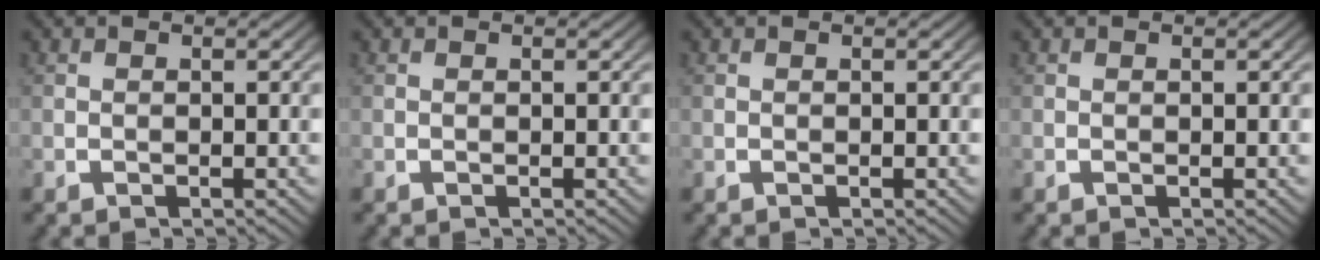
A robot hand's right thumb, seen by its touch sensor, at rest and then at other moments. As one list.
[{"total": 0.0}, {"total": 0.0}, {"total": 0.0}]